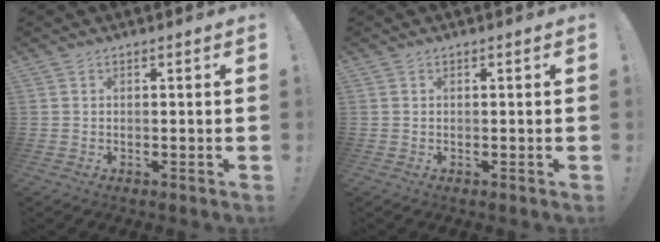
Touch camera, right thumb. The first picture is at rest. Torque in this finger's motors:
{"motor_torque": [-0.10, -0.10, 0.09, -0.05, 0.04]}